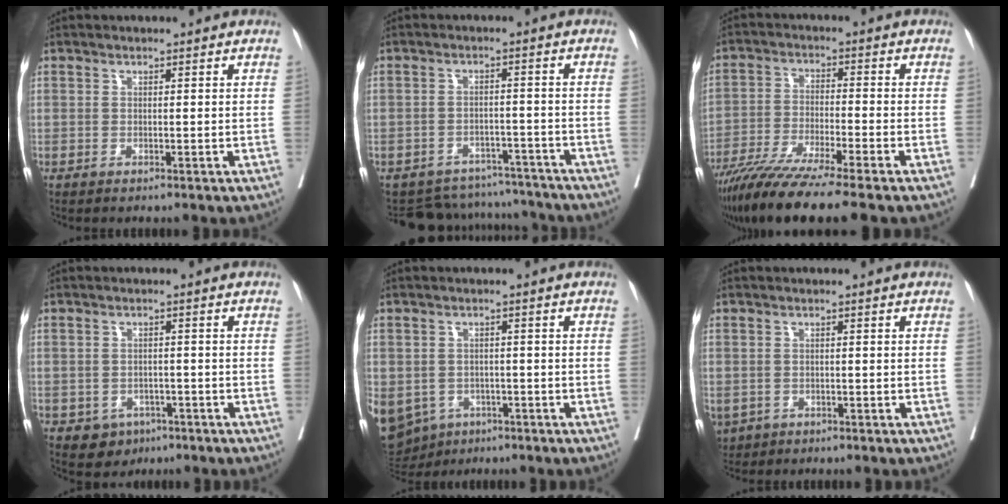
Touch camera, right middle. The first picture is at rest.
{"total": 10.2, "force": [-9.6, 3.4, -0.3], "torque": [0.010, 0.027, -0.124]}
{"total": 12.2, "force": [-9.8, -0.7, 7.3], "torque": [-0.118, -0.038, -0.164]}
{"total": 4.0, "force": [-2.1, 3.2, 1.0], "torque": [-0.009, 0.006, -0.024]}
{"total": 19.6, "force": [-8.3, 15.9, 7.7], "torque": [-0.265, -0.009, -0.109]}
{"total": 5.6, "force": [-2.7, 4.5, 1.9], "torque": [-0.054, -0.004, -0.038]}